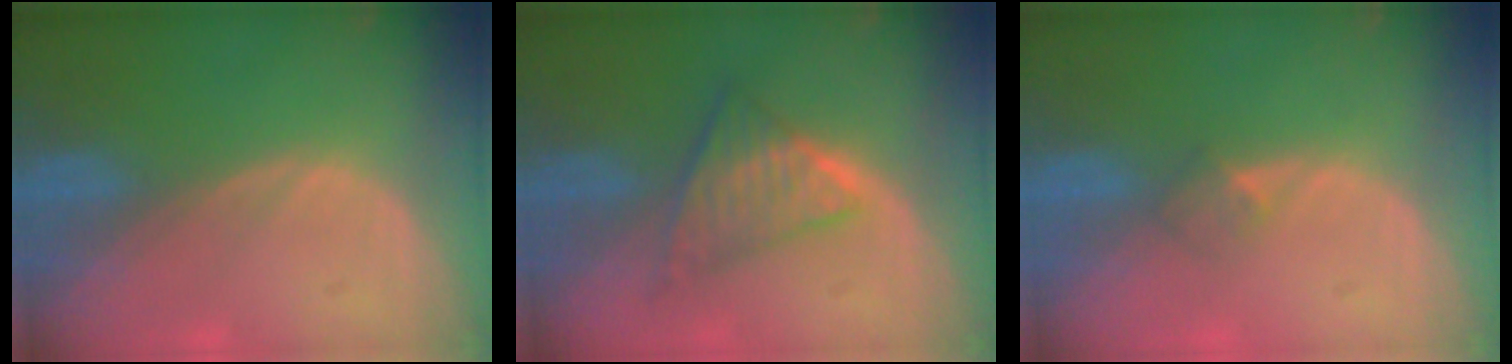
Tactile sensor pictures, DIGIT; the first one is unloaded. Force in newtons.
{"total": 6.5, "press": 5.8, "slide": 2.9}
{"total": 2.0, "press": 1.6, "slide": 1.1}